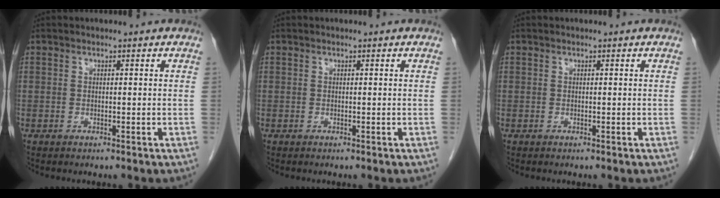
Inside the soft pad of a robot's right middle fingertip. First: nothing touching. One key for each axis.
{"total": 0.0}
{"total": 0.0}